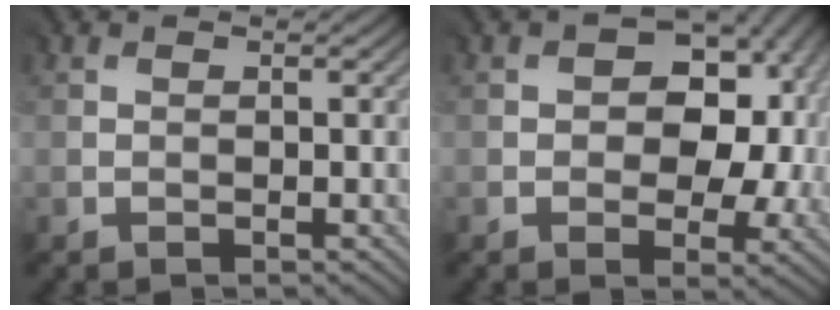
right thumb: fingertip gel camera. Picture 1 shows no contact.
{"total": 11.1, "force": [1.3, 7.2, 8.3], "torque": [-0.111, -0.005, 0.029]}